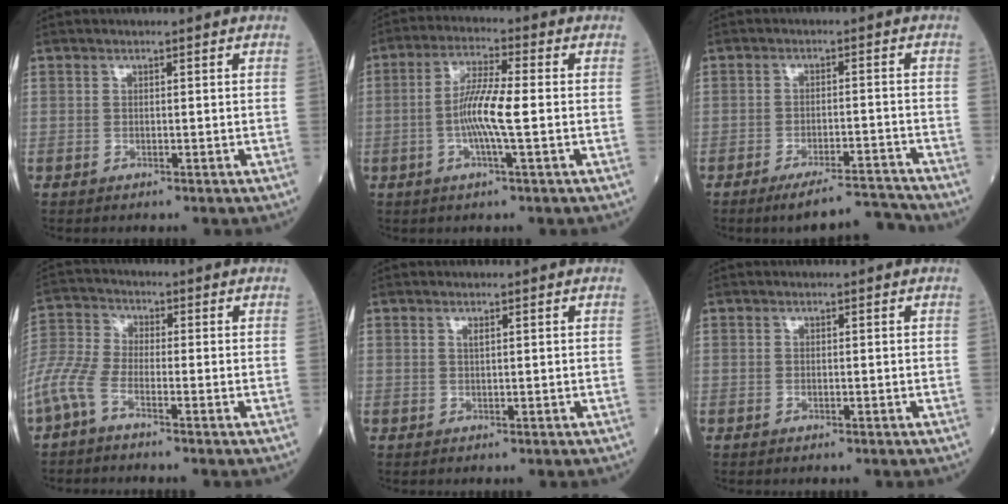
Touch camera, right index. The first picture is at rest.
{"total": 7.8, "force": [-1.0, 0.3, 7.7], "torque": [-0.152, 0.000, -0.026]}
{"total": 6.2, "force": [-5.9, -0.5, 1.7], "torque": [-0.013, 0.004, -0.098]}
{"total": 6.5, "force": [-3.9, 1.9, 4.8], "torque": [-0.130, 0.003, -0.091]}
{"total": 0.6, "force": [0.3, 0.0, 0.5], "torque": [-0.012, -0.001, 0.006]}
{"total": 0.0}